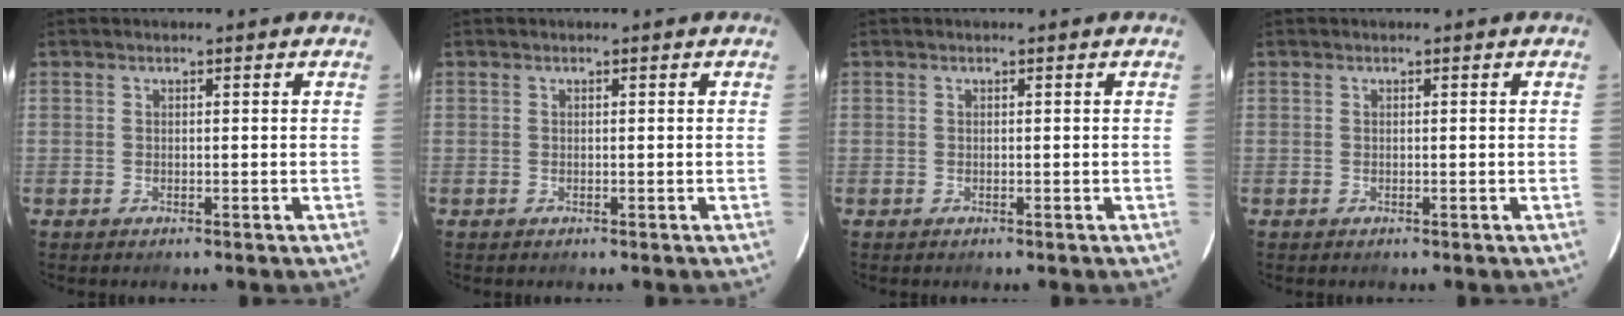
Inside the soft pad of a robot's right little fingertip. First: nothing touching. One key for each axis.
{"total": 0.0}
{"total": 0.0}
{"total": 0.0}